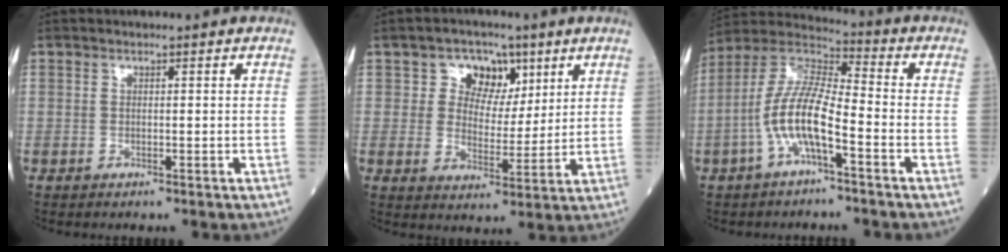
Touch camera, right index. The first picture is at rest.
{"total": 6.9, "force": [3.3, 5.3, 3.0], "torque": [-0.039, 0.016, 0.053]}
{"total": 11.1, "force": [-3.7, 2.4, 10.2], "torque": [-0.217, 0.014, -0.074]}